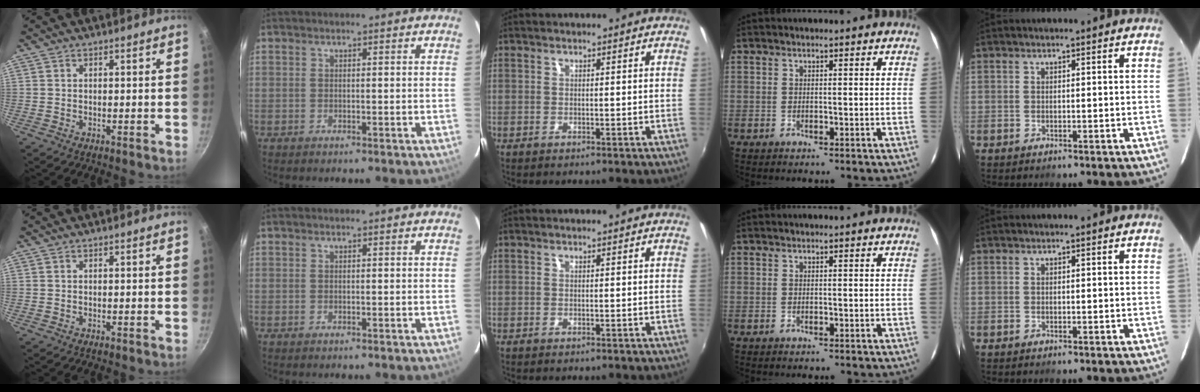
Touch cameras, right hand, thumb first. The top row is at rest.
{}